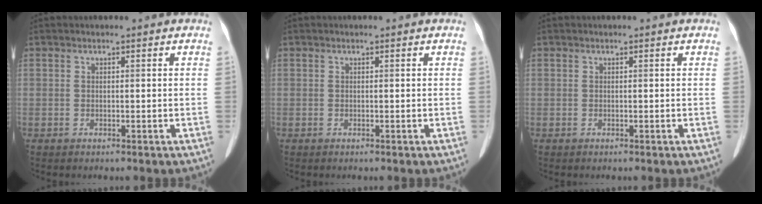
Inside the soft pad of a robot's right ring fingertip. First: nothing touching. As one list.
[{"total": 0.0}, {"total": 0.0}]